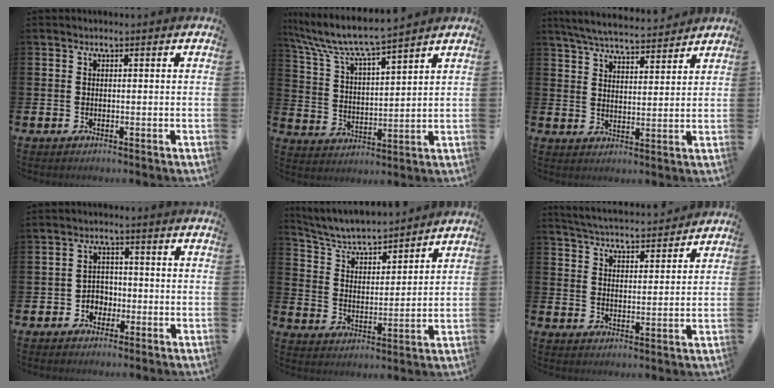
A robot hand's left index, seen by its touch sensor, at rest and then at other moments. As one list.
[{"total": 7.8, "force": [7.2, 0.7, 3.0], "torque": [-0.092, -0.046, 0.123]}, {"total": 6.1, "force": [5.9, 0.6, 1.3], "torque": [-0.039, -0.032, 0.105]}, {"total": 2.9, "force": [-1.5, 2.4, 0.8], "torque": [-0.018, 0.007, -0.035]}, {"total": 5.5, "force": [5.2, 1.2, 1.5], "torque": [-0.057, -0.043, 0.084]}, {"total": 4.9, "force": [4.9, 0.5, 0.2], "torque": [-0.025, -0.036, 0.085]}]